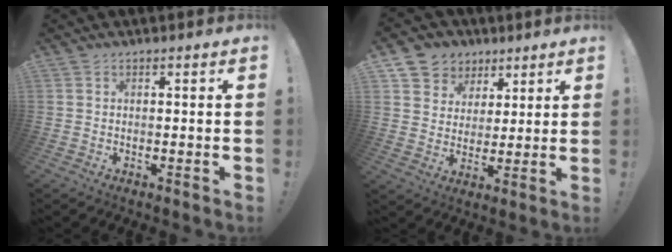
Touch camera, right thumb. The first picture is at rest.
{"total": 7.9, "force": [3.6, 7.0, 0.9], "torque": [-0.009, -0.028, 0.076]}